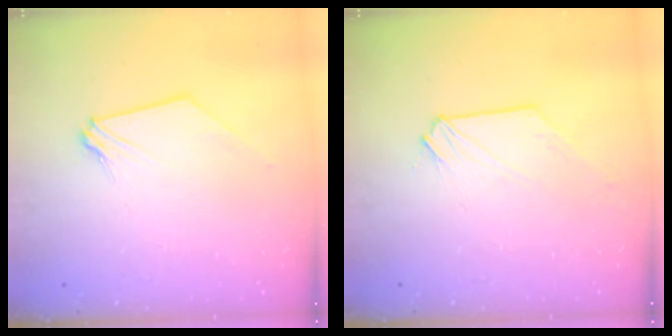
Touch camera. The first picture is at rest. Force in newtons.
{"total": 0.0}